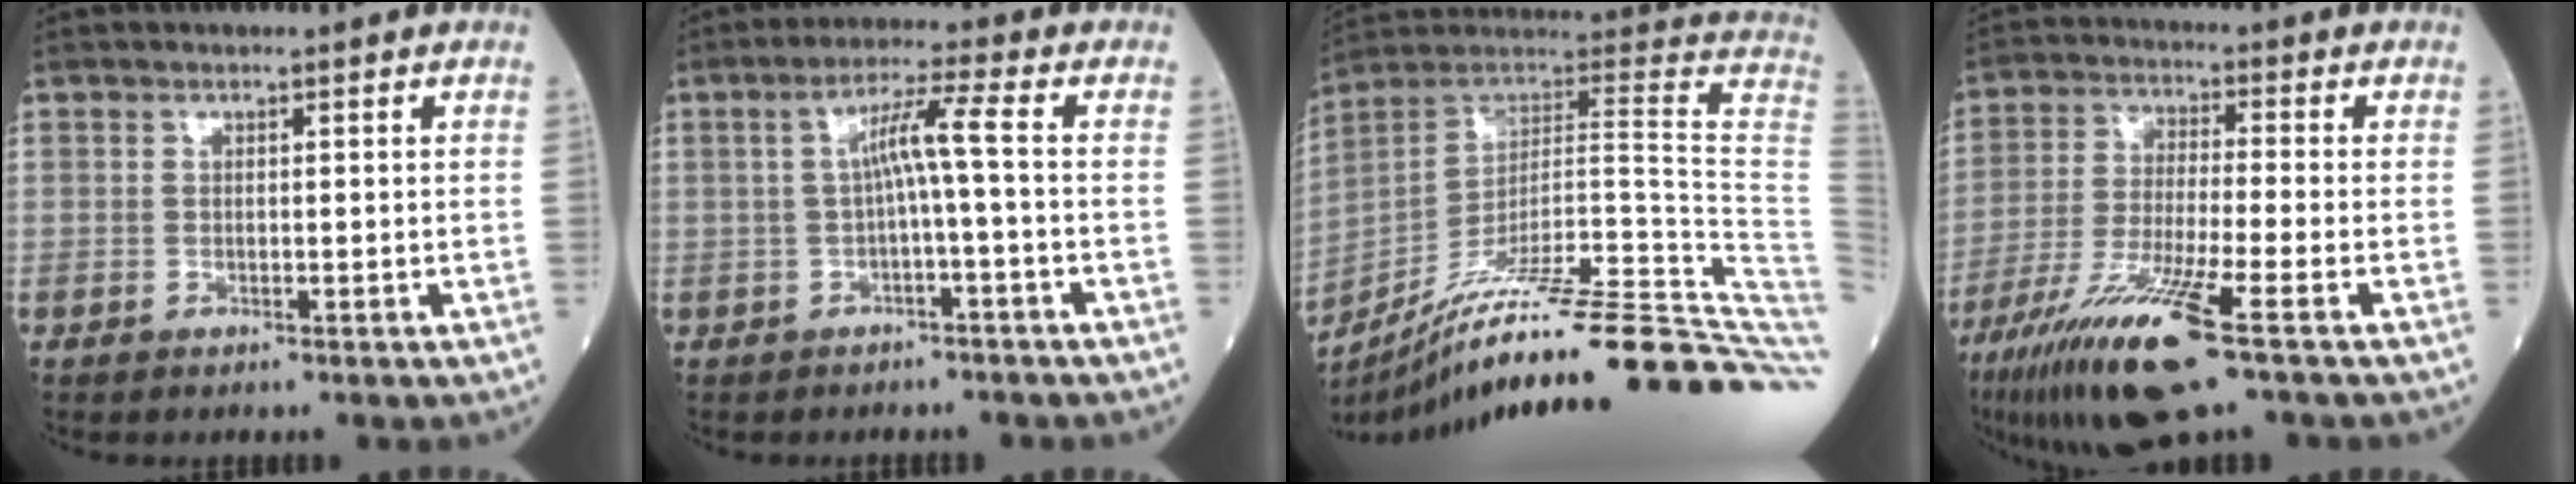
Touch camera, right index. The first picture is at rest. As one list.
[{"total": 5.0, "force": [-0.4, -0.6, 4.9], "torque": [-0.090, 0.021, -0.004]}, {"total": 36.3, "force": [-24.9, 0.5, 26.4], "torque": [-0.225, -0.013, -0.364]}, {"total": 14.0, "force": [-8.0, 0.4, 11.5], "torque": [-0.234, -0.039, -0.147]}]